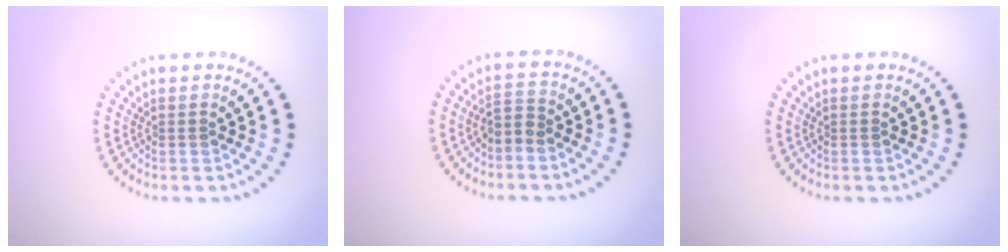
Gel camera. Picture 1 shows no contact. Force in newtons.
{"total": 1.9, "press": 1.6, "slide": 1.0}
{"total": 0.0}